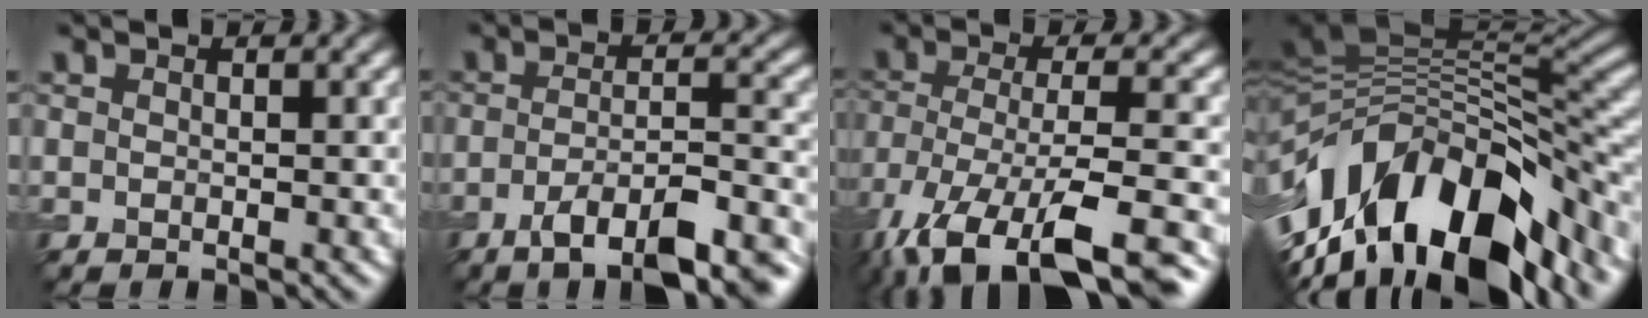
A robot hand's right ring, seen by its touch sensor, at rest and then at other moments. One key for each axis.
{"total": 9.4, "fx": -6.0, "fy": 2.8, "fz": 6.7, "tx": -0.104, "ty": -0.006, "tz": -0.091}
{"total": 13.9, "fx": -9.5, "fy": 5.3, "fz": 8.6, "tx": -0.172, "ty": -0.030, "tz": -0.134}
{"total": 15.6, "fx": -5.8, "fy": 7.9, "fz": 12.1, "tx": -0.203, "ty": 0.013, "tz": -0.094}